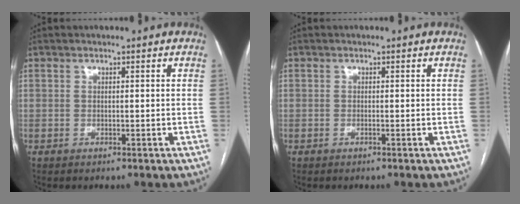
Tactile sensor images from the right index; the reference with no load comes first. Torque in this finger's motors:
{"motor_torque": [0.06, 0.02, -0.03, -0.01]}